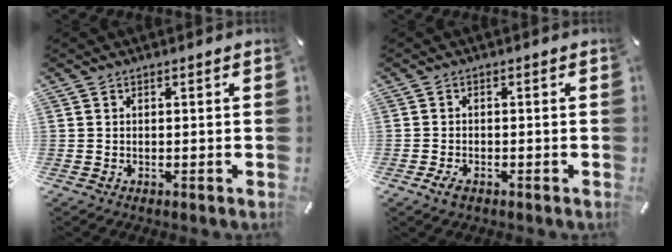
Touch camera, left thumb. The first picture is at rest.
{"total": 2.1, "force": [-1.3, 1.0, 1.3], "torque": [-0.036, -0.002, -0.028]}